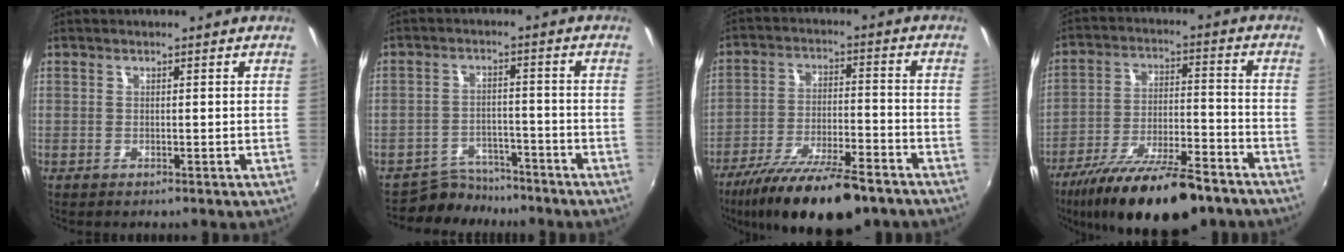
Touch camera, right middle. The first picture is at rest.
{"total": 6.5, "force": [-5.9, 2.6, 0.3], "torque": [-0.020, 0.008, -0.092]}
{"total": 18.5, "force": [-13.9, 4.9, 11.1], "torque": [-0.213, -0.036, -0.224]}
{"total": 20.8, "force": [-15.7, 5.8, 12.4], "torque": [-0.228, -0.036, -0.246]}